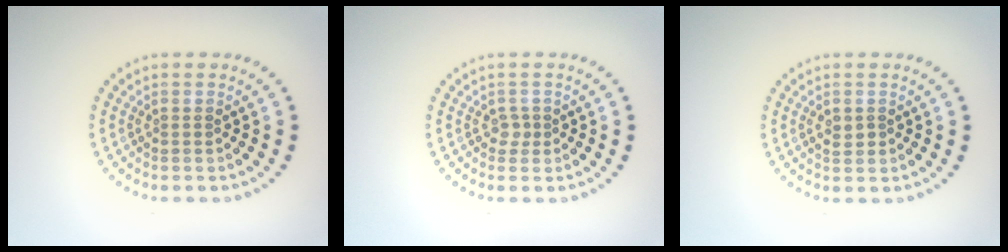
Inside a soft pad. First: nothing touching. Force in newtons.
{"total": 0.9, "press": 0.7, "slide": 0.5}
{"total": 1.3, "press": 1.3, "slide": 0.1}